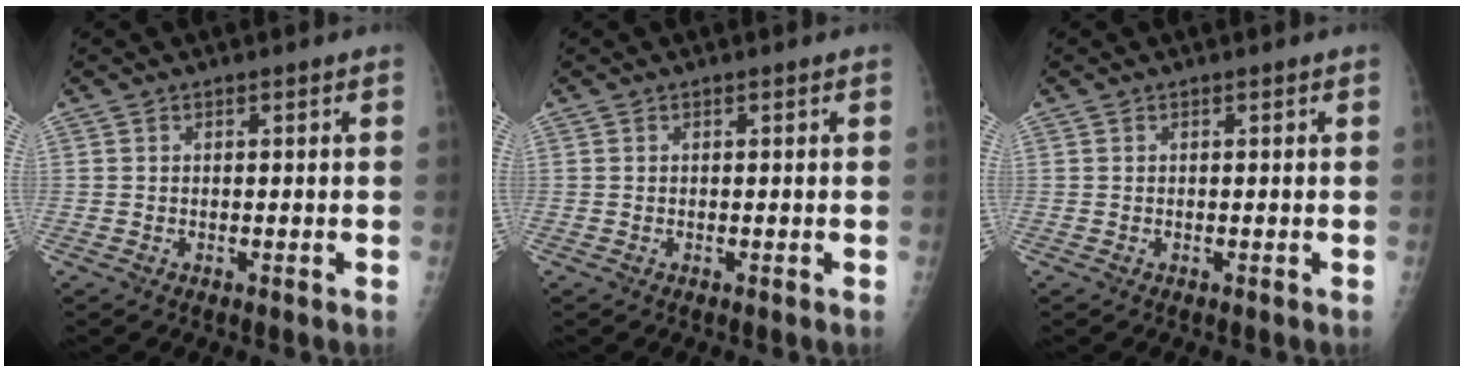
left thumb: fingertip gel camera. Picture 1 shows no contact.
{"total": 0.0}
{"total": 0.0}